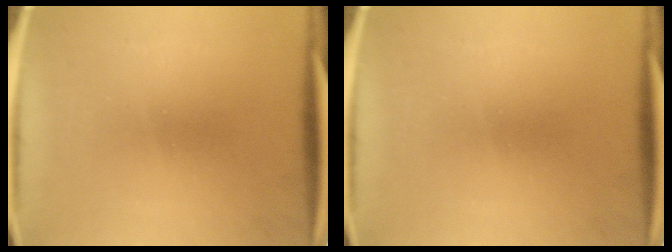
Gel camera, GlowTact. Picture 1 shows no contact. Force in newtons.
{"total": 0.0}